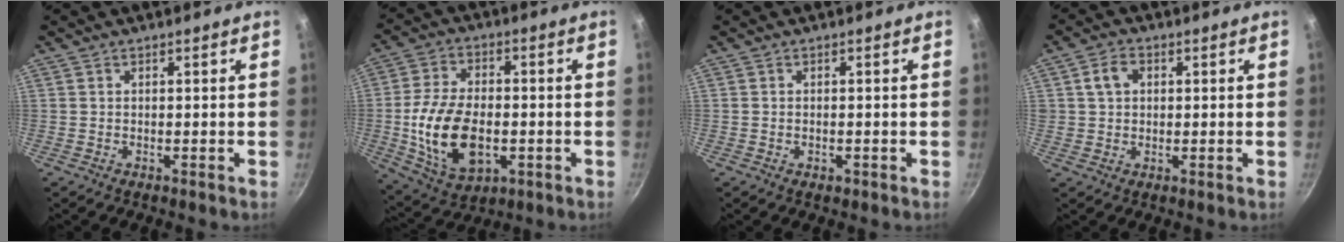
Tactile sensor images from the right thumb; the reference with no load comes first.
{"total": 16.4, "force": [-2.7, 9.8, 12.8], "torque": [-0.229, 0.011, -0.039]}
{"total": 1.2, "force": [-0.4, 0.7, 0.8], "torque": [-0.011, 0.001, -0.006]}
{"total": 4.5, "force": [1.1, 3.5, 2.5], "torque": [-0.027, 0.009, 0.017]}